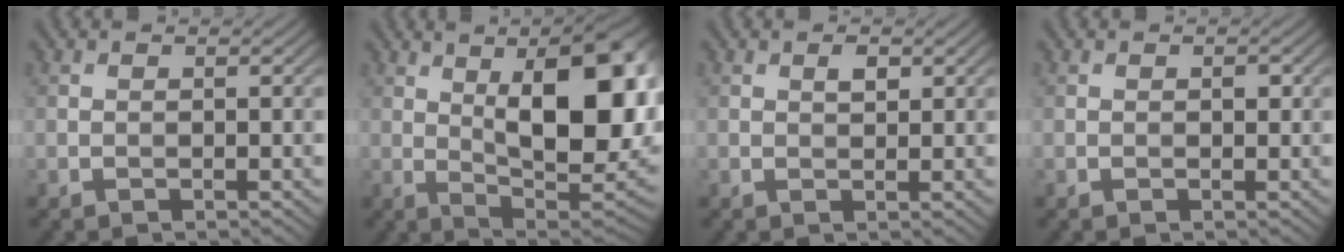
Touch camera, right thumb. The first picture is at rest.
{"total": 17.8, "force": [4.1, 7.6, 15.6], "torque": [-0.206, 0.022, 0.056]}
{"total": 1.4, "force": [0.6, 0.7, 1.1], "torque": [-0.018, -0.002, 0.012]}
{"total": 0.7, "force": [0.1, 0.4, 0.5], "torque": [-0.004, -0.003, 0.000]}